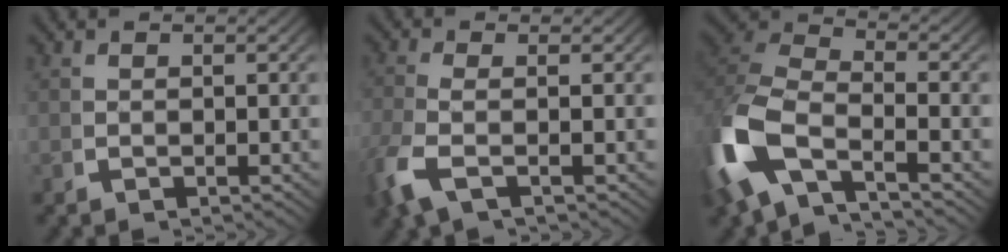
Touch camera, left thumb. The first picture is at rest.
{"total": 3.2, "force": [-1.0, 0.9, 2.9], "torque": [-0.091, -0.004, -0.013]}
{"total": 11.3, "force": [-1.6, 8.0, 7.8], "torque": [-0.213, -0.018, -0.026]}